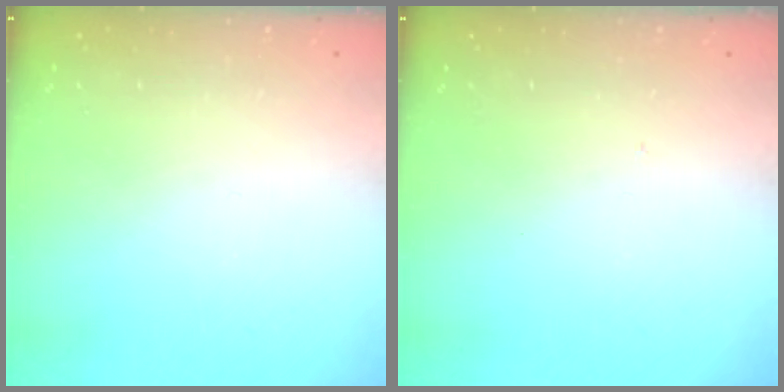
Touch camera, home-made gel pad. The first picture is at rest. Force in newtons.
{"total": 3.7, "press": 3.6, "slide": 0.4}